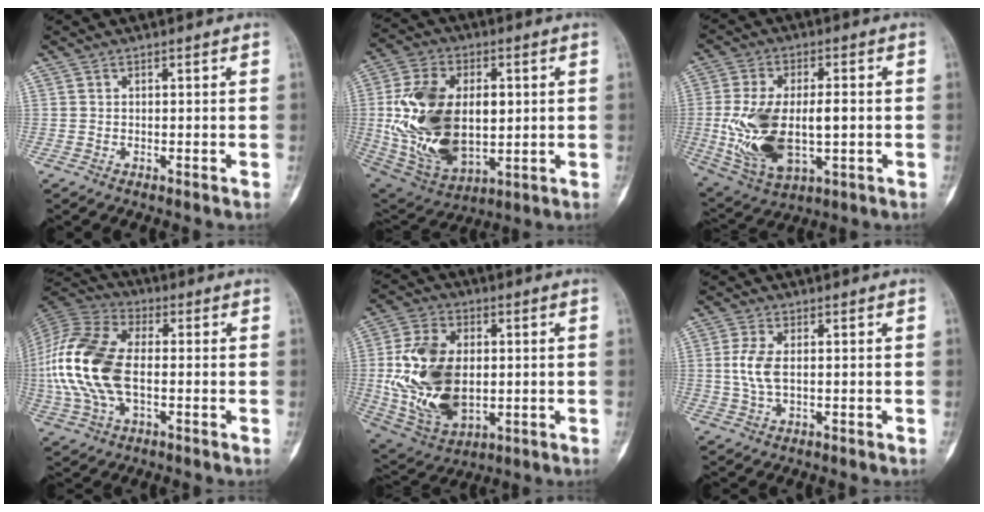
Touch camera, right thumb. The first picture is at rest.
{"total": 23.1, "force": [1.1, 14.2, 18.2], "torque": [-0.325, -0.009, 0.038]}
{"total": 17.5, "force": [-1.6, 9.1, 14.9], "torque": [-0.285, 0.001, -0.011]}
{"total": 18.8, "force": [-1.3, 10.6, 15.5], "torque": [-0.344, 0.018, -0.023]}
{"total": 19.5, "force": [-0.2, 12.3, 15.0], "torque": [-0.277, -0.004, 0.014]}
{"total": 5.0, "force": [0.2, 2.5, 4.3], "torque": [-0.103, 0.002, 0.003]}